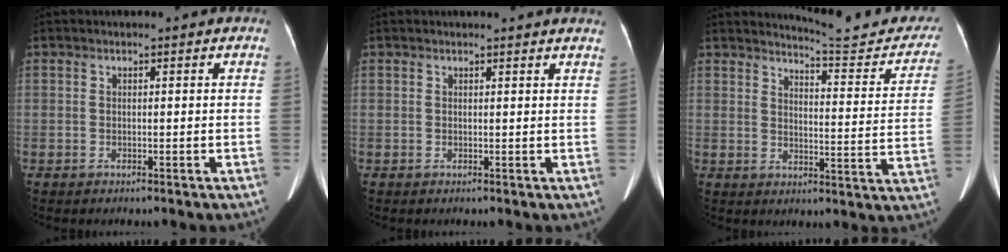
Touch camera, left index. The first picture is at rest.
{"total": 2.2, "force": [2.1, -0.3, 0.4], "torque": [-0.016, -0.009, 0.013]}
{"total": 14.8, "force": [14.3, 1.7, 3.4], "torque": [-0.025, -0.066, 0.157]}